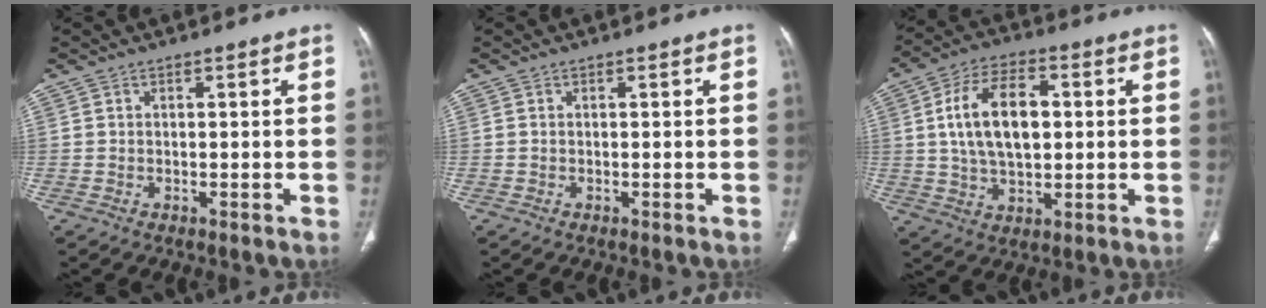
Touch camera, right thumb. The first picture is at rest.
{"total": 0.0}
{"total": 13.7, "force": [1.8, 7.8, 11.2], "torque": [-0.190, 0.009, 0.031]}